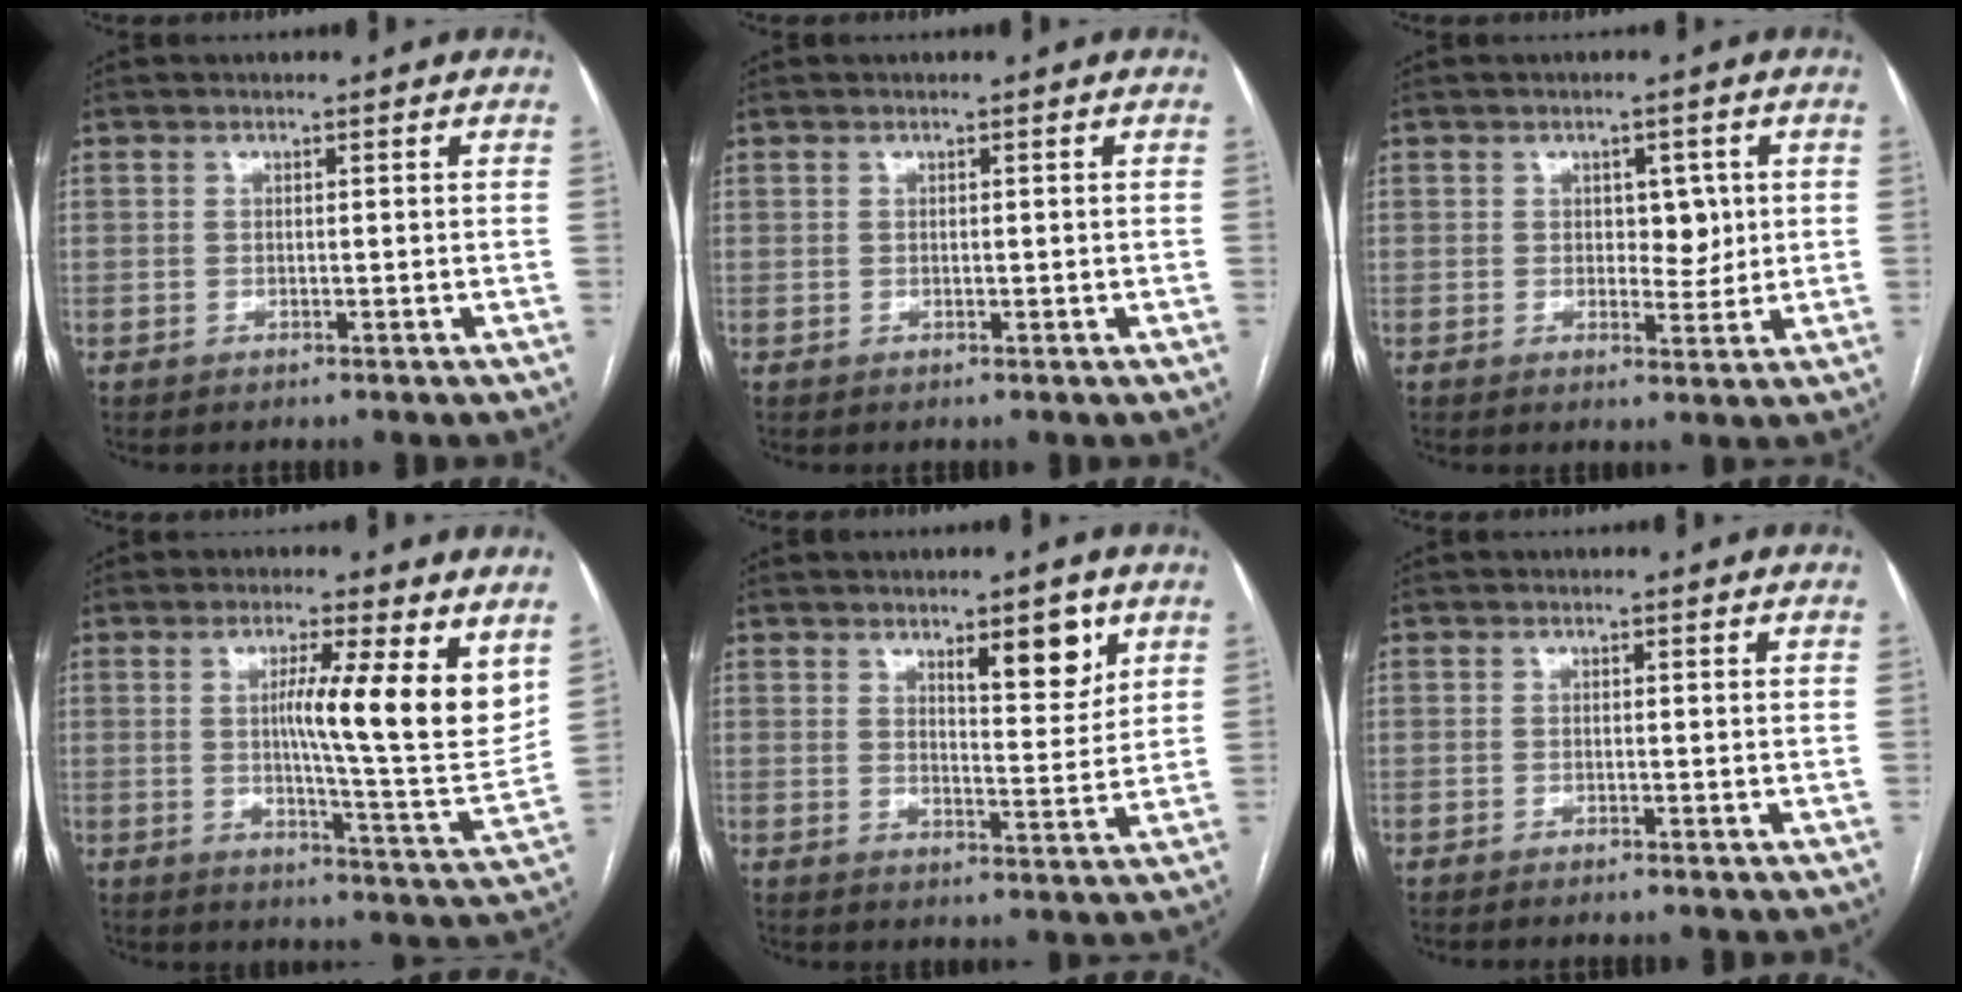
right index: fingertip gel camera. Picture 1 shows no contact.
{"total": 0.5, "force": [0.2, 0.3, 0.3], "torque": [-0.007, -0.001, 0.006]}
{"total": 4.1, "force": [0.8, 2.3, 3.3], "torque": [-0.038, 0.001, 0.014]}
{"total": 12.3, "force": [4.4, 0.4, 11.5], "torque": [-0.167, -0.010, 0.062]}
{"total": 6.5, "force": [3.9, 1.6, 5.0], "torque": [-0.071, -0.007, 0.057]}
{"total": 0.8, "force": [-0.7, -0.2, 0.4], "torque": [-0.008, 0.001, -0.012]}